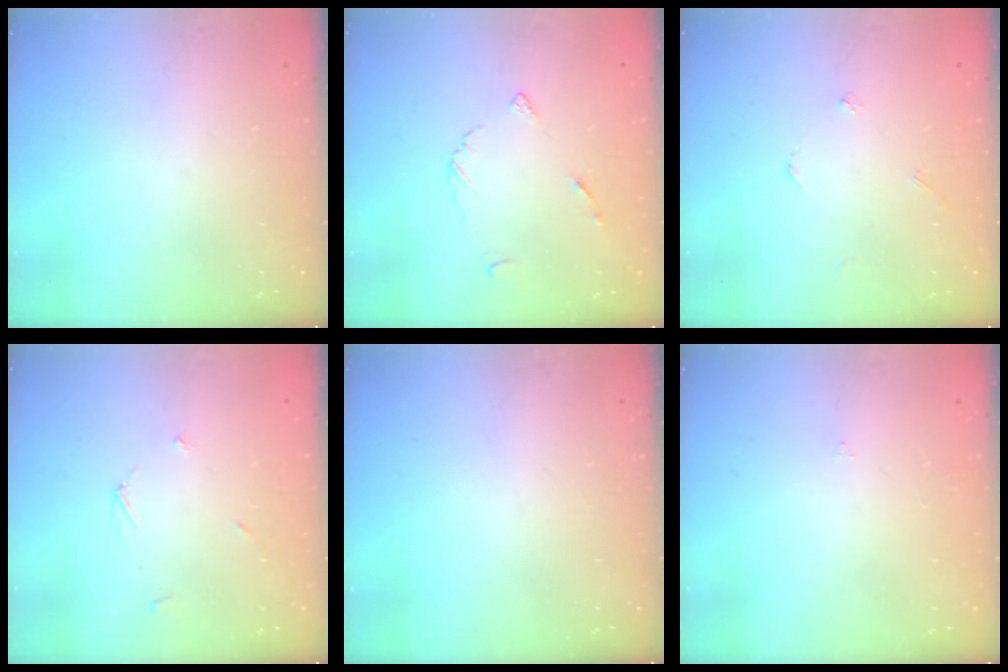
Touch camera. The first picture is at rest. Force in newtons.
{"total": 5.4, "press": 5.3, "slide": 0.6}
{"total": 1.8, "press": 1.8, "slide": 0.2}
{"total": 3.0, "press": 3.0, "slide": 0.3}
{"total": 0.0}
{"total": 1.6, "press": 1.5, "slide": 0.4}